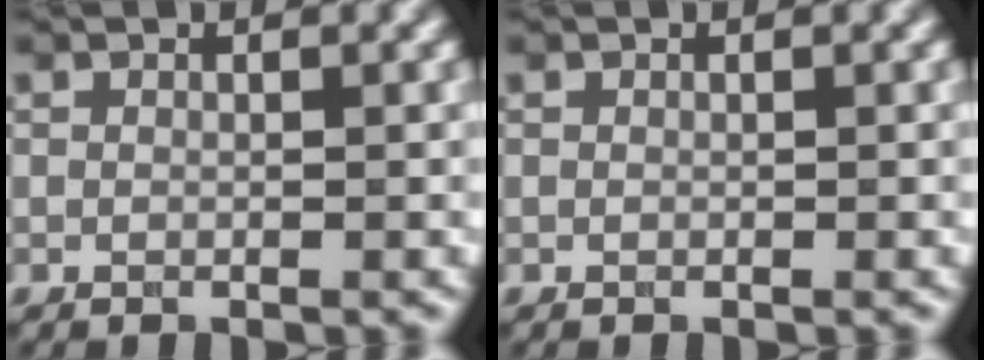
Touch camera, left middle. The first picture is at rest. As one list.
[{"total": 0.0}]